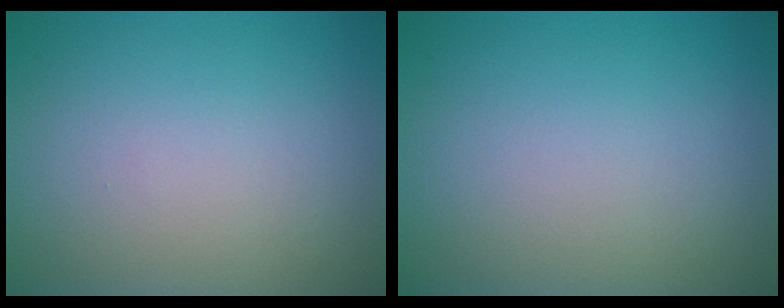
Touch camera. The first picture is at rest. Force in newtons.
{"total": 0.0}